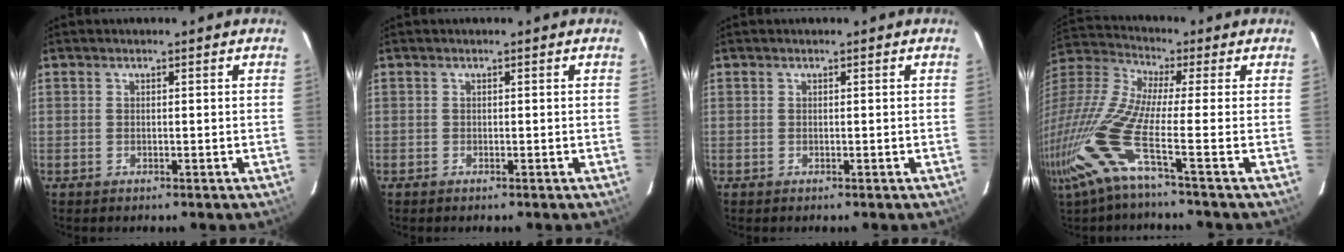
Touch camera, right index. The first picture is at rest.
{"total": 0.0}
{"total": 0.0}
{"total": 14.2, "force": [-5.8, 0.2, 12.9], "torque": [-0.261, -0.031, -0.127]}